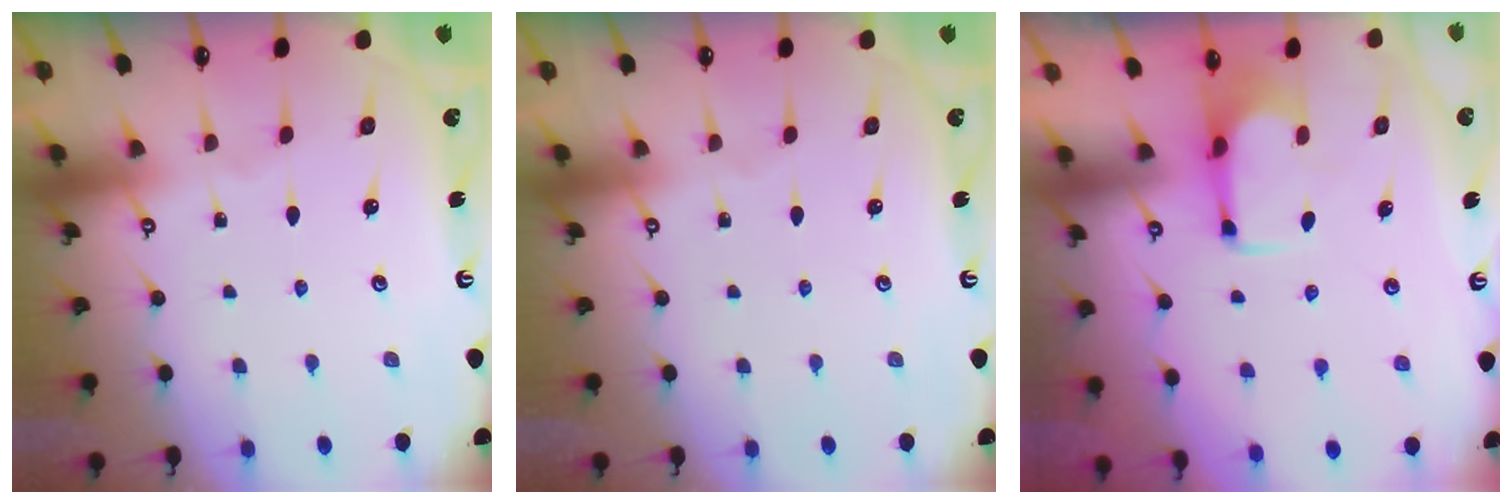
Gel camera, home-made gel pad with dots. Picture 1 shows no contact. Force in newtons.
{"total": 0.0}
{"total": 2.8, "press": 2.5, "slide": 1.1}